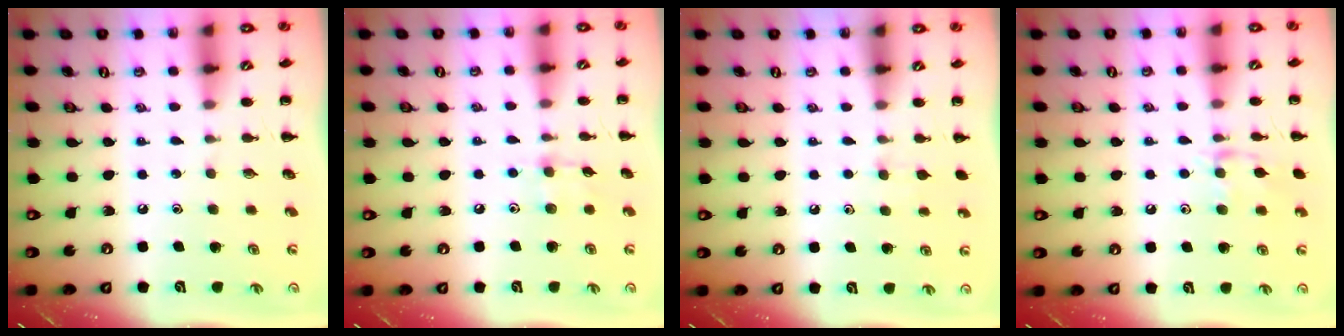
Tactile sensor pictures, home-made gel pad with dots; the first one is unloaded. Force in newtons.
{"total": 4.4, "press": 4.1, "slide": 1.4}
{"total": 3.9, "press": 3.6, "slide": 1.6}
{"total": 9.4, "press": 9.4, "slide": 0.7}